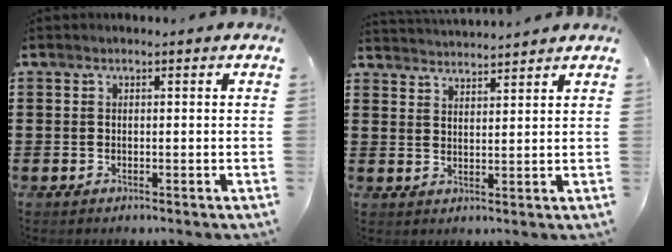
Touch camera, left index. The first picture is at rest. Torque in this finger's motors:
{"motor_torque": [2.14, 0.00, 0.44, 0.13]}